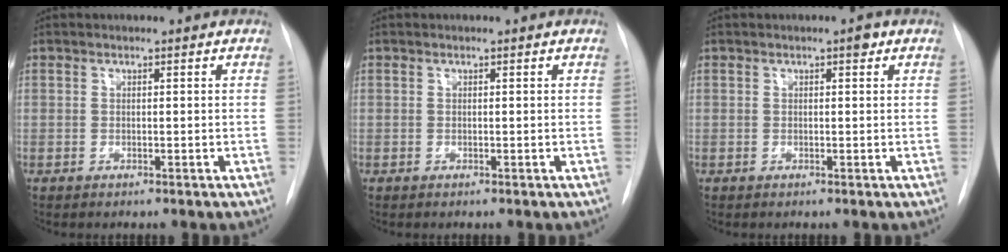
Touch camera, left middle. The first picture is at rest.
{"total": 0.0}
{"total": 1.0, "force": [0.5, 0.3, 0.7], "torque": [-0.012, 0.001, 0.005]}